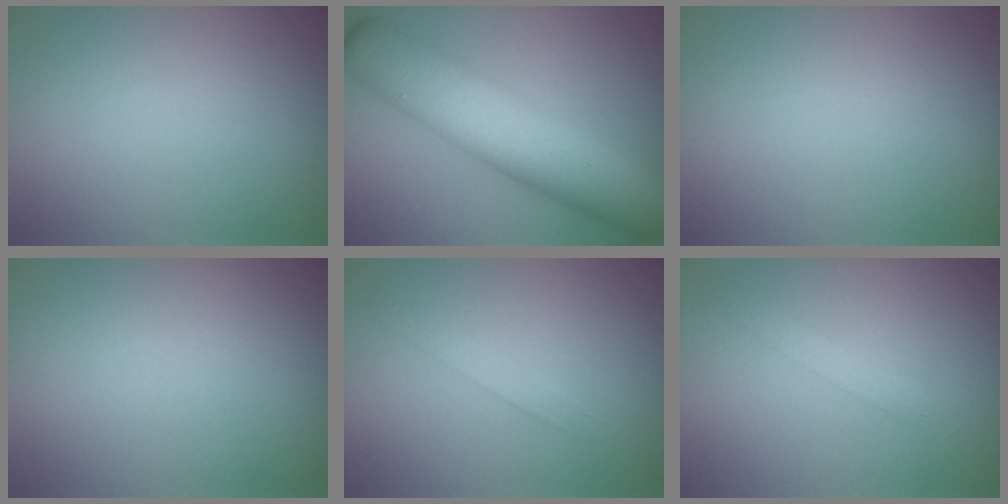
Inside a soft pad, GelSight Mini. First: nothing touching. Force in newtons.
{"total": 10.1, "press": 10.1, "slide": 0.0}
{"total": 0.0}
{"total": 0.0}
{"total": 1.3, "press": 1.3, "slide": 0.1}
{"total": 1.4, "press": 1.4, "slide": 0.1}